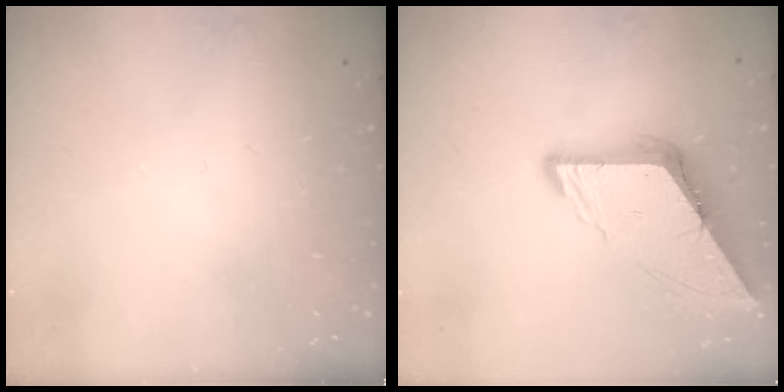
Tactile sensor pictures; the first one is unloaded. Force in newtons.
{"total": 9.9, "press": 9.9, "slide": 1.1}